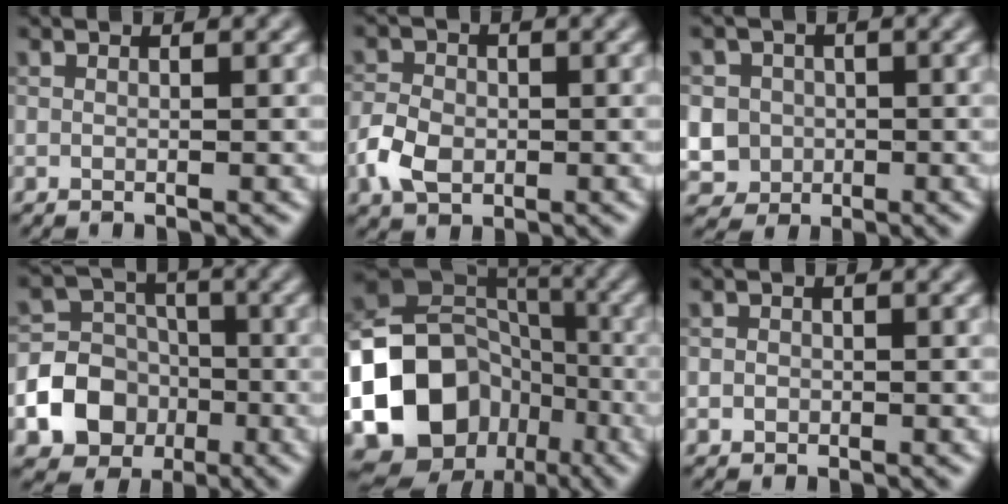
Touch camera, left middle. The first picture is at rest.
{"total": 3.7, "force": [-1.2, 2.7, 2.2], "torque": [-0.049, -0.001, -0.028]}
{"total": 6.4, "force": [-0.5, 6.2, 1.8], "torque": [-0.034, 0.015, -0.026]}
{"total": 8.1, "force": [-2.9, 7.0, 2.9], "torque": [-0.029, -0.008, -0.080]}
{"total": 20.1, "force": [-7.1, 17.0, 8.1], "torque": [-0.171, -0.025, -0.136]}
{"total": 1.0, "force": [-0.1, 1.0, 0.2], "torque": [0.006, -0.004, -0.006]}